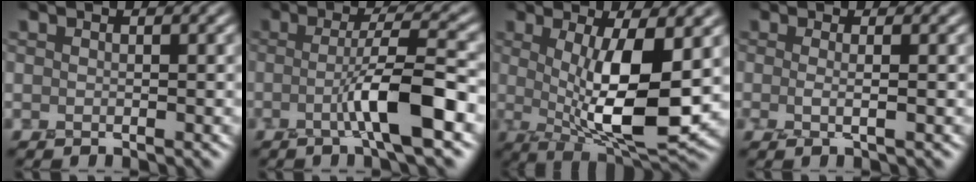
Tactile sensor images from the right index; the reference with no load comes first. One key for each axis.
{"total": 5.5, "fx": -1.6, "fy": 0.4, "fz": 5.3, "tx": -0.088, "ty": 0.019, "tz": -0.040}
{"total": 8.8, "fx": 0.6, "fy": 2.4, "fz": 8.4, "tx": -0.142, "ty": -0.019, "tz": 0.020}
{"total": 1.7, "fx": 0.1, "fy": 0.4, "fz": 1.6, "tx": -0.032, "ty": -0.002, "tz": -0.008}